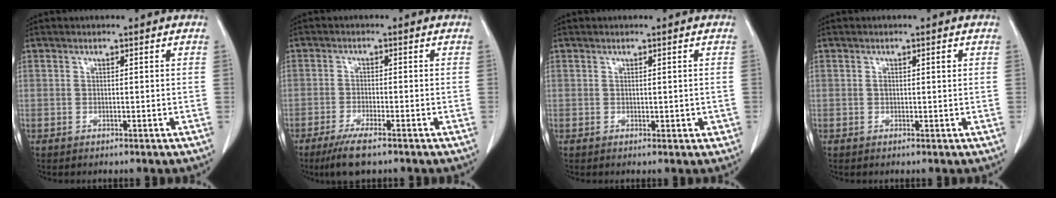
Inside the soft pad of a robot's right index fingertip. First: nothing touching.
{"total": 5.8, "force": [-4.1, 0.8, 4.1], "torque": [-0.081, -0.015, -0.067]}
{"total": 1.2, "force": [0.0, 0.8, 0.9], "torque": [-0.004, -0.001, 0.003]}
{"total": 1.1, "force": [0.3, 0.5, 0.9], "torque": [-0.015, 0.005, 0.008]}